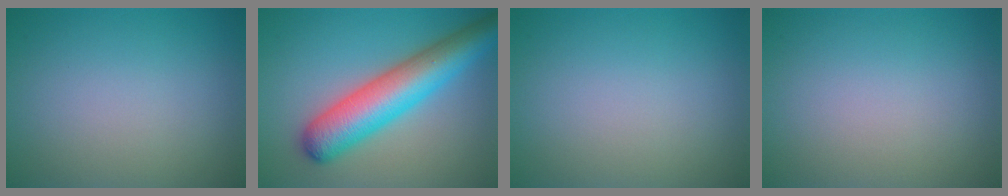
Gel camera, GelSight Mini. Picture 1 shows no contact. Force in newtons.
{"total": 8.4, "press": 8.4, "slide": 0.3}
{"total": 0.0}
{"total": 0.0}